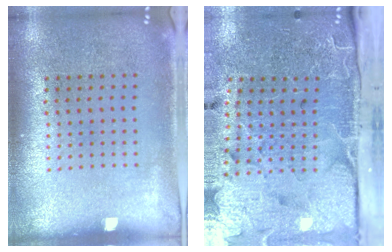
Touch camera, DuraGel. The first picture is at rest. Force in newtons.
{"total": 4.9, "press": 3.9, "slide": 3.0}